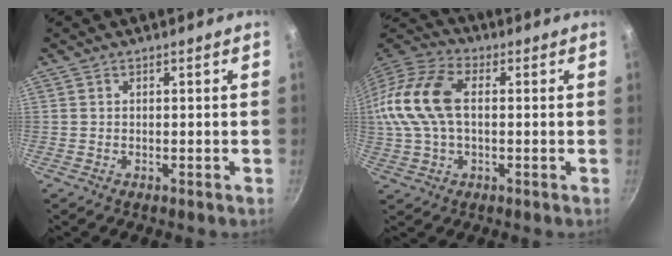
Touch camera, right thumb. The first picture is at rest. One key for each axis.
{"total": 17.2, "fx": 1.3, "fy": 10.5, "fz": 13.5, "tx": -0.281, "ty": 0.033, "tz": 0.011}